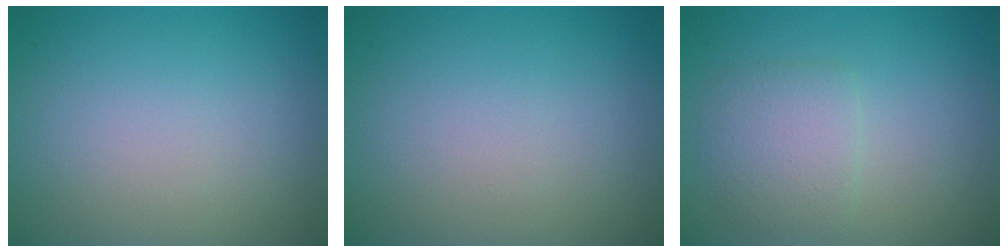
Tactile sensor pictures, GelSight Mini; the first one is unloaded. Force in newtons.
{"total": 0.0}
{"total": 2.8, "press": 2.8, "slide": 0.1}